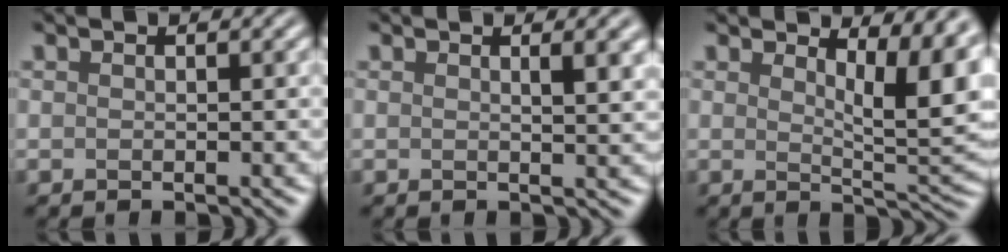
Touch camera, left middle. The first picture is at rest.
{"total": 2.3, "force": [0.9, 0.6, 2.0], "torque": [-0.016, 0.001, 0.013]}
{"total": 6.0, "force": [2.6, 2.2, 5.0], "torque": [-0.071, -0.009, 0.040]}